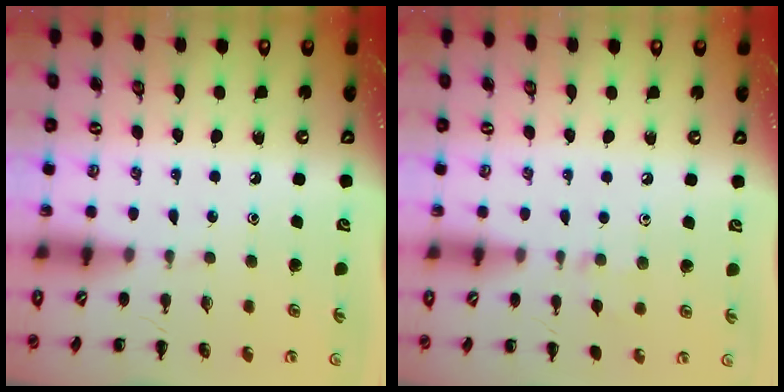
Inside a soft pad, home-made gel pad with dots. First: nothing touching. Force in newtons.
{"total": 4.4, "press": 4.1, "slide": 1.5}